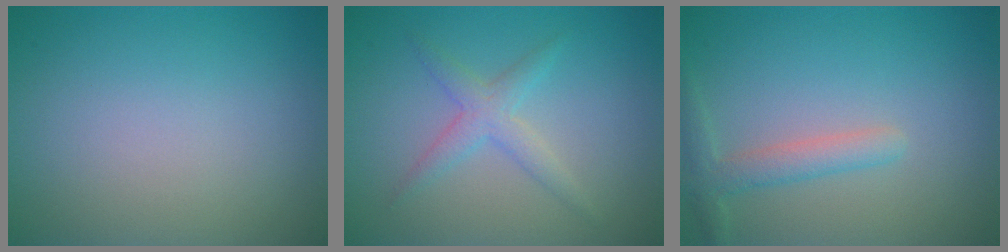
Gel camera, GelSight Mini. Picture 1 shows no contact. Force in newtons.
{"total": 2.2, "press": 2.2, "slide": 0.1}
{"total": 2.4, "press": 2.4, "slide": 0.1}